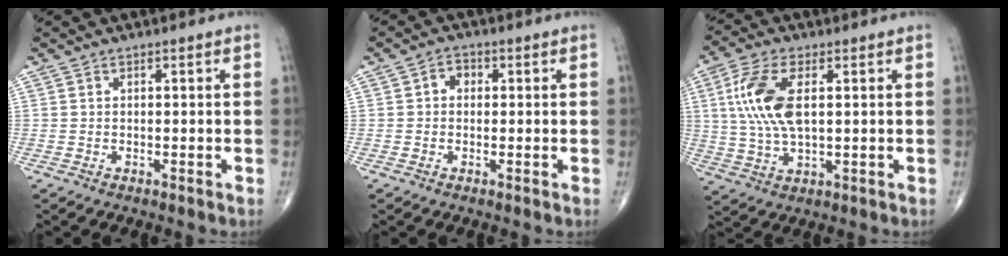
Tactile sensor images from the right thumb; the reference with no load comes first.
{"total": 2.6, "force": [0.2, 2.1, 1.4], "torque": [-0.008, 0.011, -0.003]}
{"total": 11.6, "force": [2.3, 5.3, 10.1], "torque": [-0.220, 0.001, 0.047]}